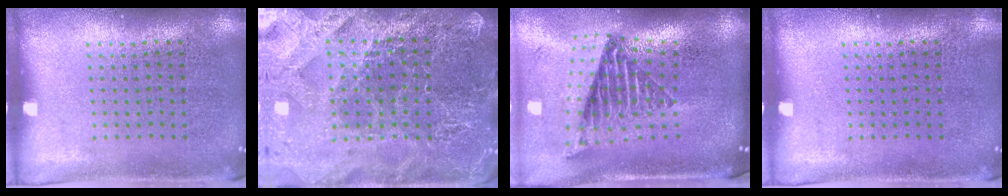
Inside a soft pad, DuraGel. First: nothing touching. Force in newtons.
{"total": 4.1, "press": 3.9, "slide": 1.1}
{"total": 2.7, "press": 1.7, "slide": 2.1}
{"total": 0.0}